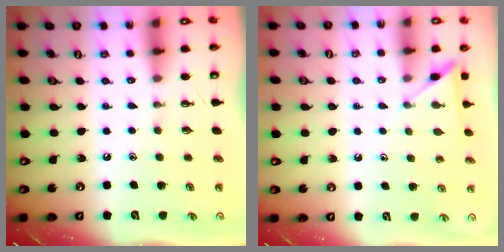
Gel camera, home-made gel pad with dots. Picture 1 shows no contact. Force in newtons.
{"total": 4.7, "press": 4.7, "slide": 0.6}